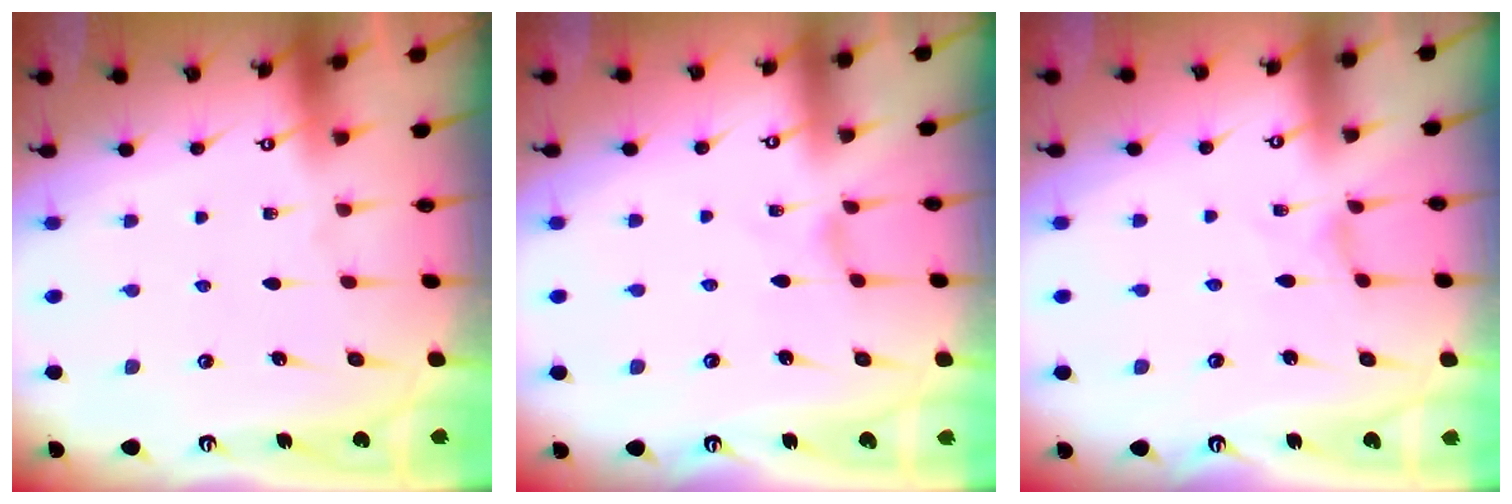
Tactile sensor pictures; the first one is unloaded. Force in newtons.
{"total": 0.0}
{"total": 0.0}